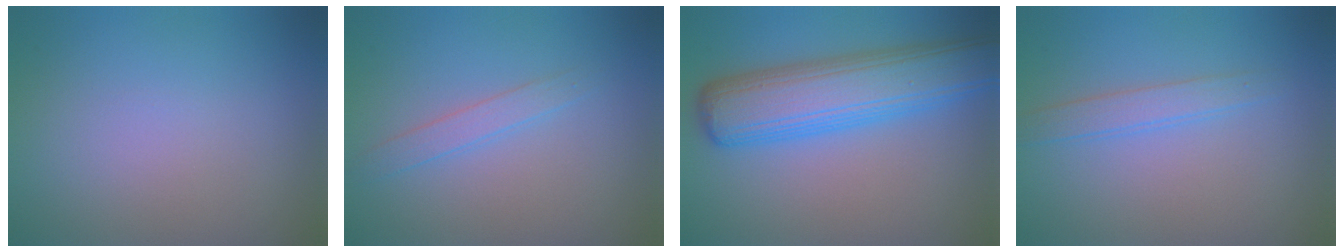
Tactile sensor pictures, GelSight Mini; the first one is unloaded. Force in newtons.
{"total": 1.7, "press": 1.7, "slide": 0.1}
{"total": 8.9, "press": 8.9, "slide": 0.2}
{"total": 2.0, "press": 2.0, "slide": 0.1}